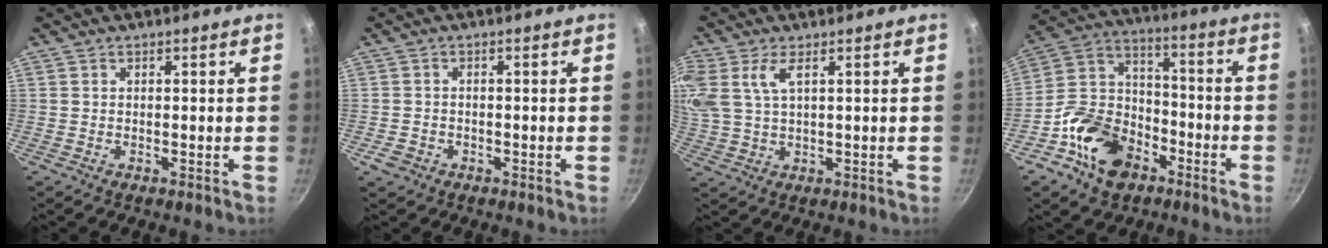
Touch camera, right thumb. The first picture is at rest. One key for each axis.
{"total": 2.6, "fx": -1.2, "fy": 2.1, "fz": 1.0, "tx": -0.018, "ty": 0.012, "tz": -0.016}
{"total": 9.6, "fx": 4.2, "fy": 5.1, "fz": 7.1, "tx": -0.155, "ty": 0.007, "tz": 0.087}
{"total": 16.3, "fx": -8.3, "fy": 11.2, "fz": 8.4, "tx": -0.131, "ty": 0.064, "tz": -0.161}